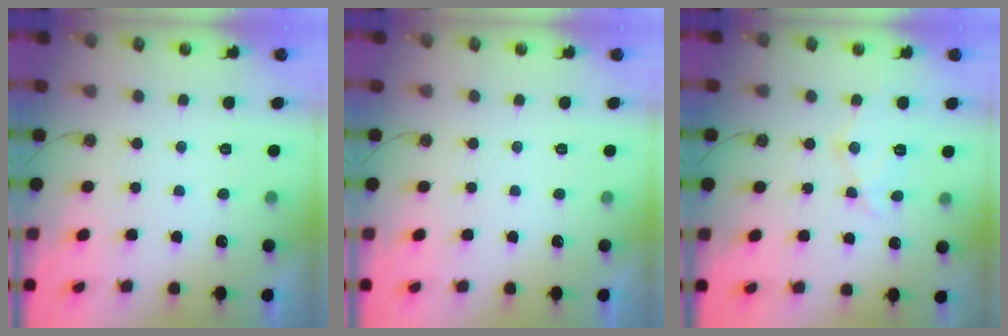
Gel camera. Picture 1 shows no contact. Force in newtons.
{"total": 0.0}
{"total": 12.4, "press": 12.3, "slide": 1.2}